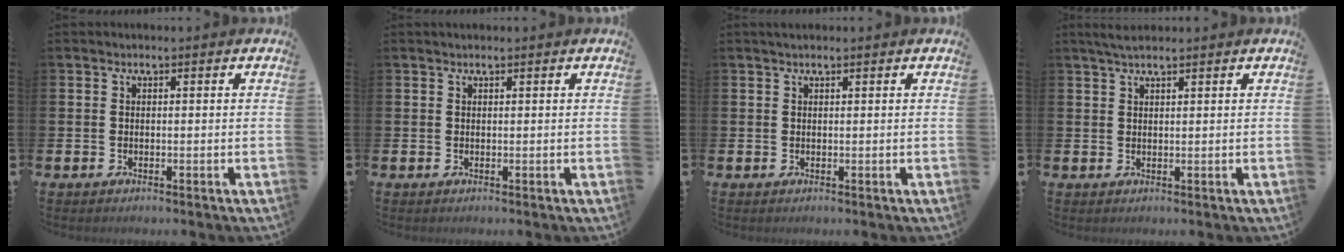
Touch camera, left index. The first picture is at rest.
{"total": 0.5, "force": [0.5, 0.1, 0.2], "torque": [-0.001, 0.001, 0.008]}
{"total": 0.8, "force": [0.7, 0.1, 0.4], "torque": [-0.004, 0.001, 0.012]}
{"total": 2.6, "force": [2.1, 0.4, 1.5], "torque": [-0.028, -0.001, 0.037]}